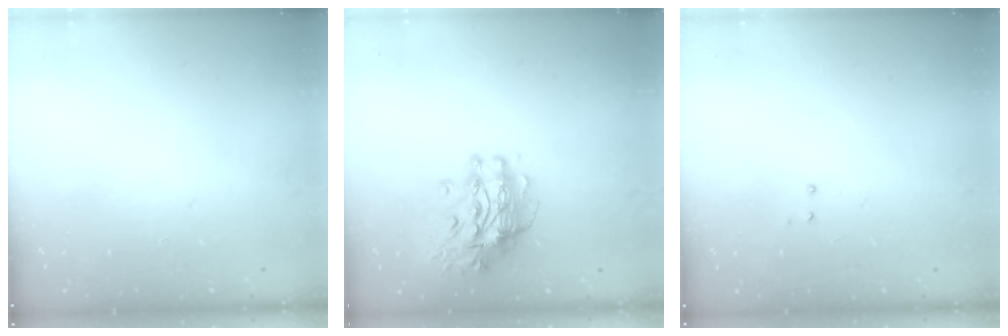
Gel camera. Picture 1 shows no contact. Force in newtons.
{"total": 12.3, "press": 12.2, "slide": 1.1}
{"total": 2.9, "press": 2.8, "slide": 0.6}